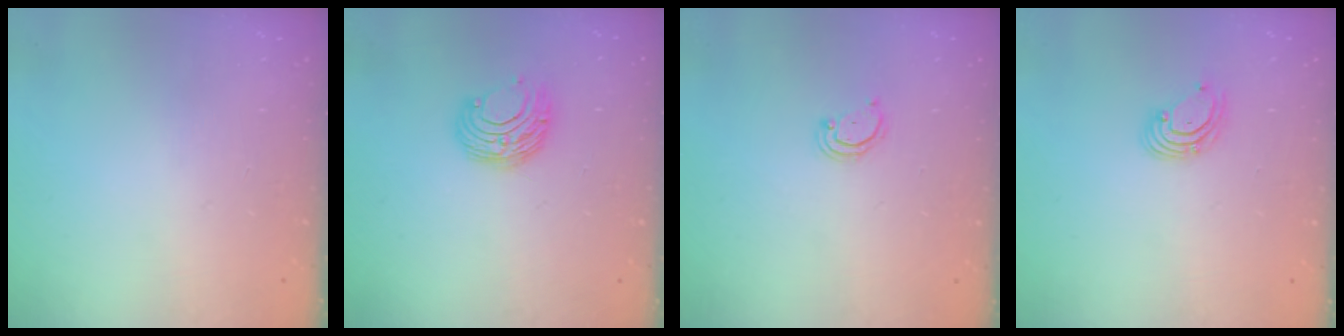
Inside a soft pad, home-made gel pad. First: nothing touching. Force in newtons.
{"total": 9.0, "press": 9.0, "slide": 0.4}
{"total": 2.4, "press": 2.4, "slide": 0.2}
{"total": 2.6, "press": 2.6, "slide": 0.1}